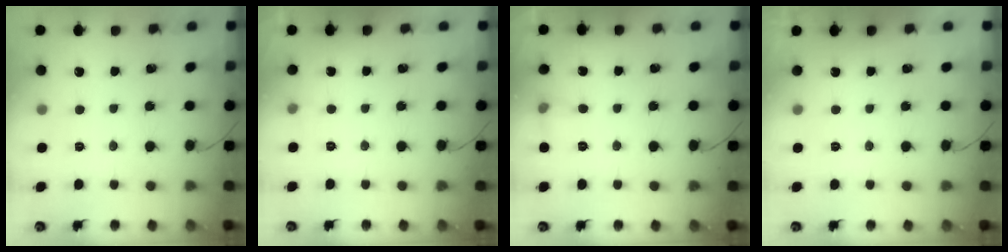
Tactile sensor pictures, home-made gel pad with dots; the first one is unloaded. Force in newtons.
{"total": 2.3, "press": 2.1, "slide": 0.9}
{"total": 6.6, "press": 6.4, "slide": 1.6}
{"total": 0.0}